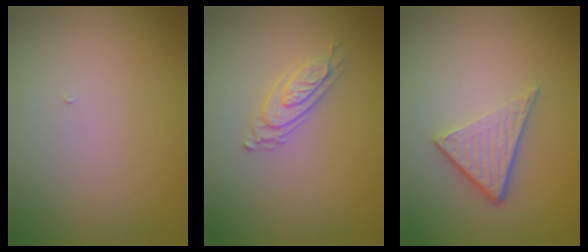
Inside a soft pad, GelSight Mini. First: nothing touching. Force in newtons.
{"total": 2.4, "press": 2.0, "slide": 1.4}
{"total": 3.9, "press": 2.7, "slide": 2.9}